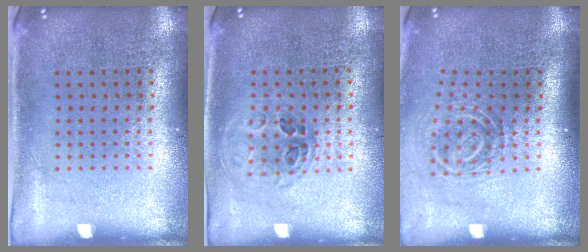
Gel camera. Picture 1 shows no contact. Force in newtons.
{"total": 1.0, "press": 0.9, "slide": 0.3}
{"total": 1.9, "press": 1.2, "slide": 1.5}